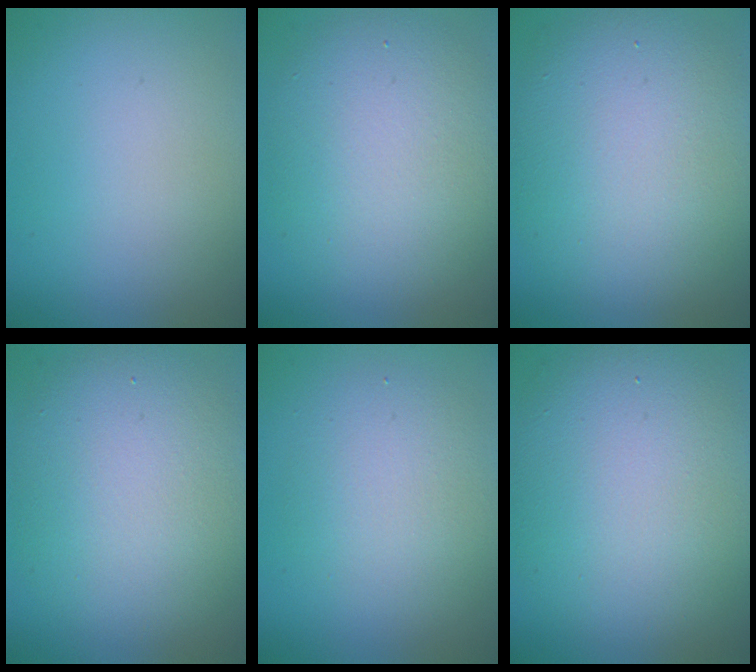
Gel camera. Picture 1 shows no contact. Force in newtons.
{"total": 7.3, "press": 7.3, "slide": 0.3}
{"total": 9.8, "press": 9.8, "slide": 1.1}
{"total": 8.4, "press": 8.4, "slide": 0.7}
{"total": 3.8, "press": 3.8, "slide": 0.3}
{"total": 10.5, "press": 10.5, "slide": 0.6}